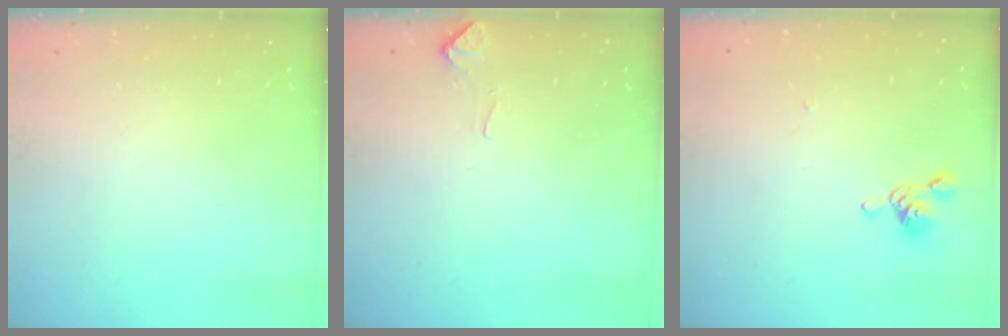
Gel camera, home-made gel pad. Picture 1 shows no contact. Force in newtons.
{"total": 3.6, "press": 3.5, "slide": 0.5}
{"total": 5.9, "press": 5.9, "slide": 0.5}